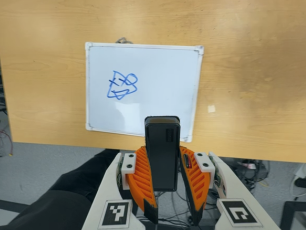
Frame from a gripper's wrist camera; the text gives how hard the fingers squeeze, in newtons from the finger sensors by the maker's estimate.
{"total": 6.8, "left": 5.1, "right": 8.5}